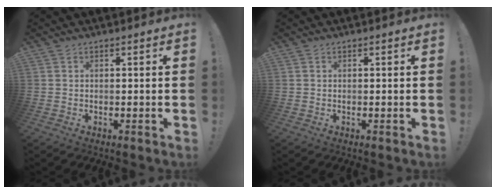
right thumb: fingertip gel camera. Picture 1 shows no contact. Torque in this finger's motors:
{"motor_torque": [-0.09, -0.17, -0.25, 0.26, -0.03]}